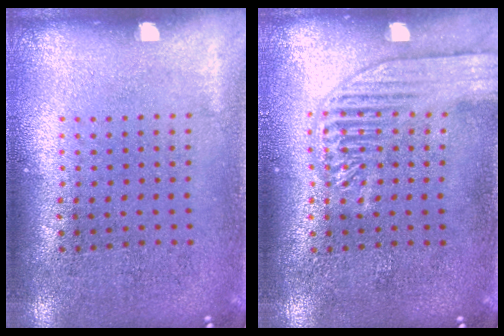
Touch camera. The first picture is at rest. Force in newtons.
{"total": 3.0, "press": 3.0, "slide": 0.3}